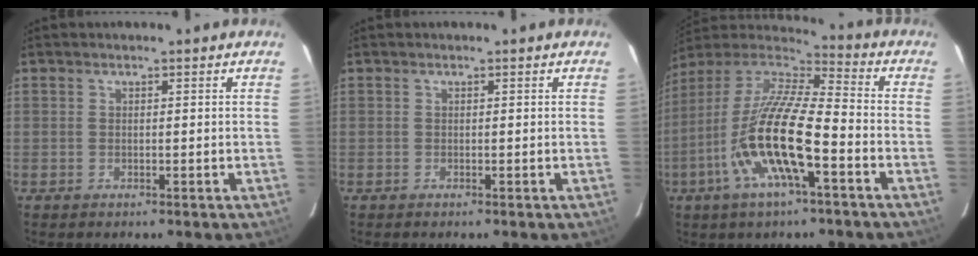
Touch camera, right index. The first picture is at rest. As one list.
[{"total": 0.0}, {"total": 19.0, "force": [-7.1, 4.4, 17.1], "torque": [-0.326, -0.025, -0.145]}]